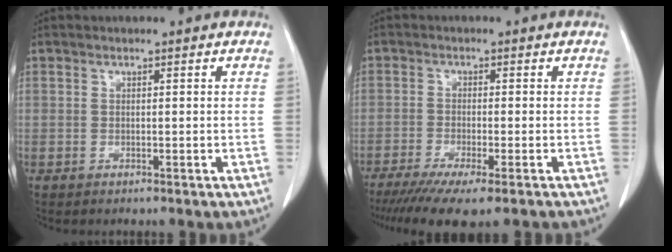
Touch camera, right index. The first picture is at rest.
{"total": 11.1, "force": [-8.6, 1.1, 7.0], "torque": [-0.096, -0.024, -0.133]}